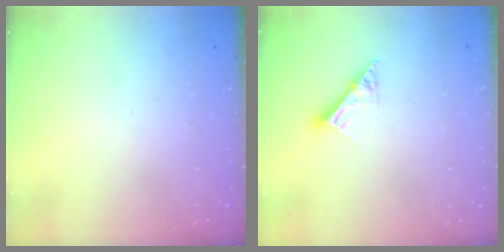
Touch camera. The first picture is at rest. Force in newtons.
{"total": 8.2, "press": 8.1, "slide": 1.0}